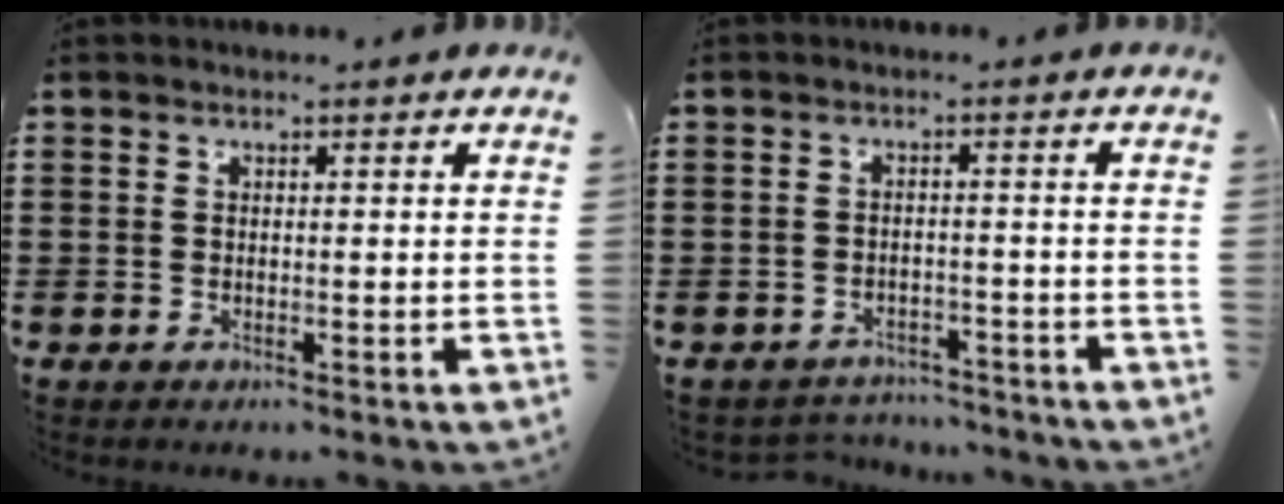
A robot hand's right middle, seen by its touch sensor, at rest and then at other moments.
{"total": 2.7, "force": [-2.6, 0.5, -0.3], "torque": [-0.005, -0.002, -0.058]}